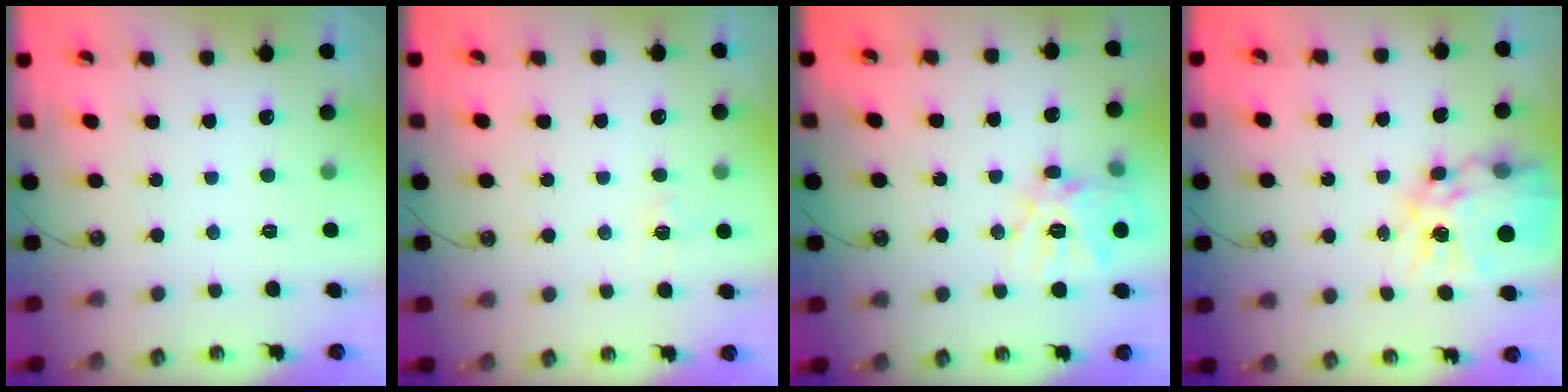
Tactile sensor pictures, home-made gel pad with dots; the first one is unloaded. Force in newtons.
{"total": 4.9, "press": 4.8, "slide": 0.7}
{"total": 15.7, "press": 15.6, "slide": 1.7}
{"total": 18.2, "press": 18.1, "slide": 1.9}